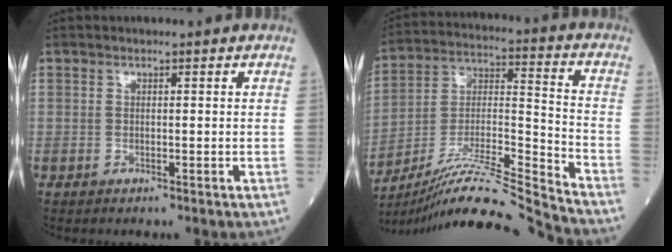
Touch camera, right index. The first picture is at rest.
{"total": 18.3, "force": [-16.7, -2.5, 6.9], "torque": [-0.135, 0.015, -0.295]}